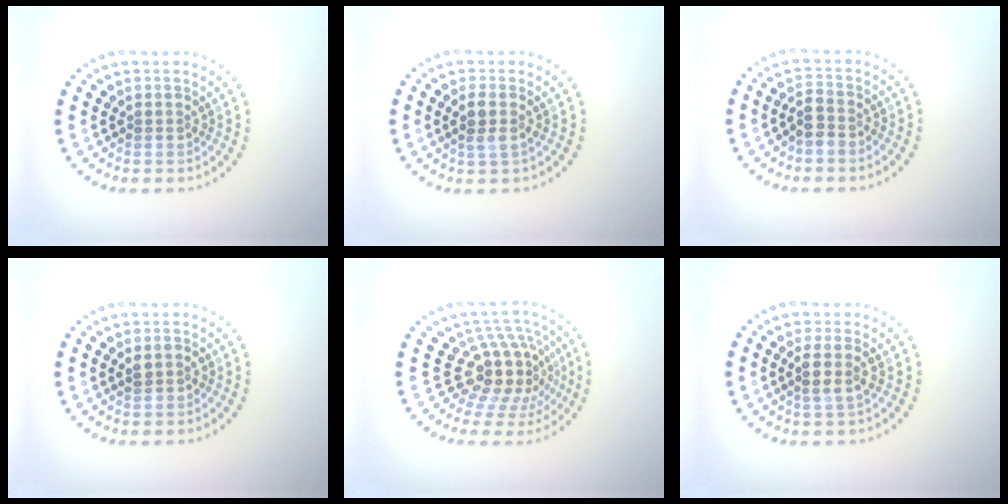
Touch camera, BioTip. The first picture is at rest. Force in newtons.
{"total": 1.9, "press": 1.7, "slide": 0.8}
{"total": 2.1, "press": 1.8, "slide": 0.9}
{"total": 1.2, "press": 1.2, "slide": 0.1}
{"total": 5.2, "press": 3.7, "slide": 3.6}
{"total": 2.1, "press": 1.6, "slide": 1.3}